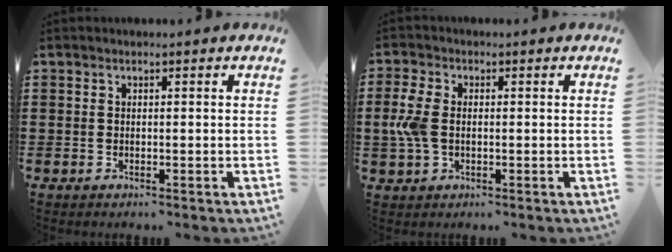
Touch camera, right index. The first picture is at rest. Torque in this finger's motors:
{"motor_torque": [0.97, -0.20, 0.58, 0.11]}